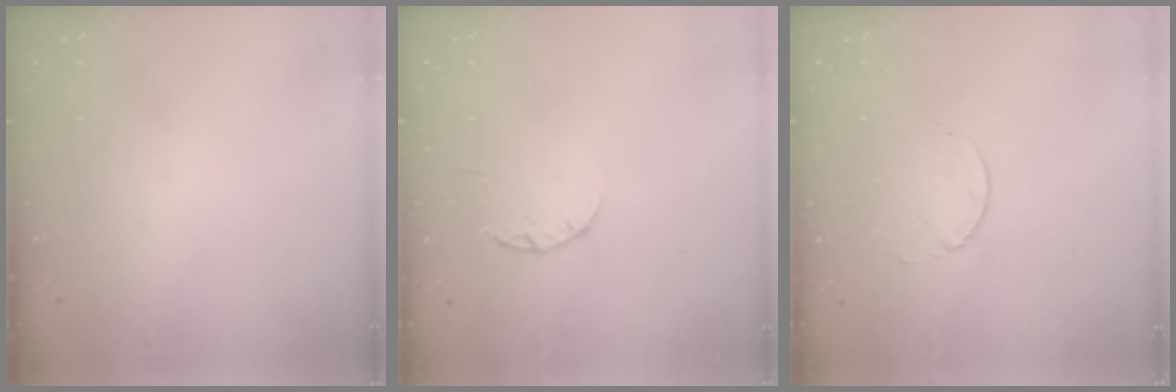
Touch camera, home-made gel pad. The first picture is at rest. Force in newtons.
{"total": 2.4, "press": 2.3, "slide": 0.4}
{"total": 2.3, "press": 2.3, "slide": 0.3}